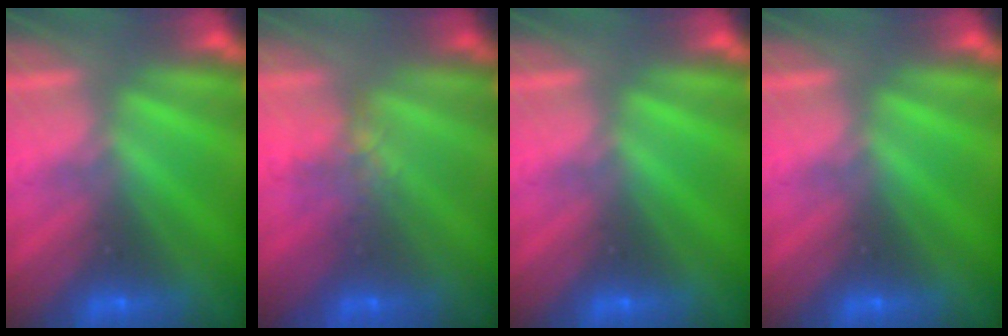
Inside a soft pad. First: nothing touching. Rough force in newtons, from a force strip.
{"total": 4.1}
{"total": 0.0}
{"total": 0.0}